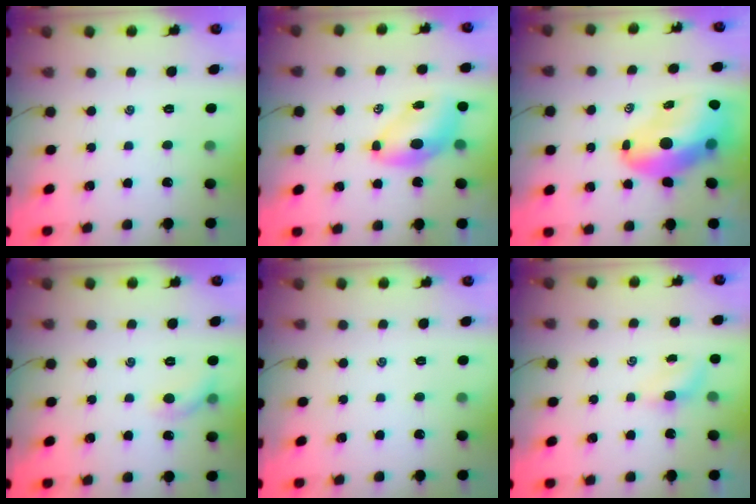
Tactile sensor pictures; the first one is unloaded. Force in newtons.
{"total": 7.2, "press": 7.1, "slide": 1.1}
{"total": 12.4, "press": 11.9, "slide": 3.5}
{"total": 5.2, "press": 5.1, "slide": 1.0}
{"total": 0.0}
{"total": 3.5, "press": 3.3, "slide": 1.0}